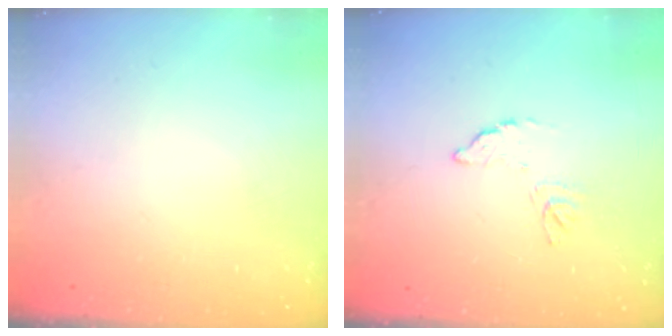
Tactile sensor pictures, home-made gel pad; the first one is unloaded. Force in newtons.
{"total": 6.9, "press": 6.8, "slide": 0.3}